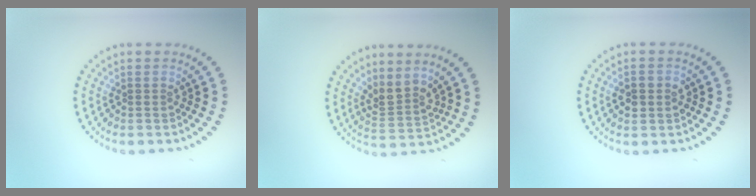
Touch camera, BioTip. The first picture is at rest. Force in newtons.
{"total": 2.5, "press": 1.9, "slide": 1.7}
{"total": 2.7, "press": 2.7, "slide": 0.2}